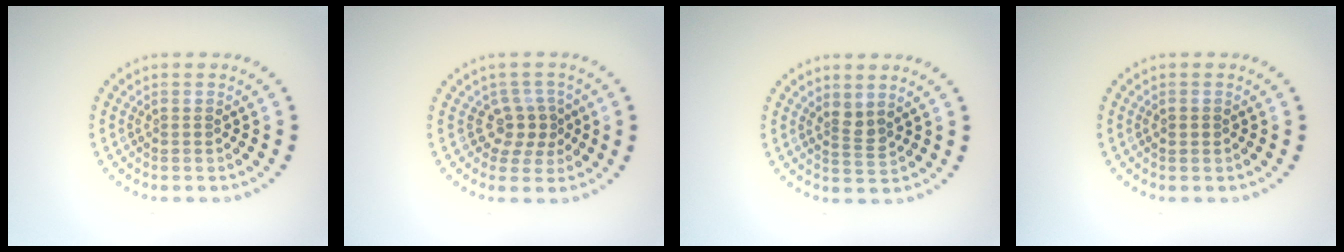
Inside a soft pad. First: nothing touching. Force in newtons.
{"total": 2.5, "press": 1.9, "slide": 1.6}
{"total": 1.5, "press": 1.2, "slide": 1.0}
{"total": 1.1, "press": 1.1, "slide": 0.0}